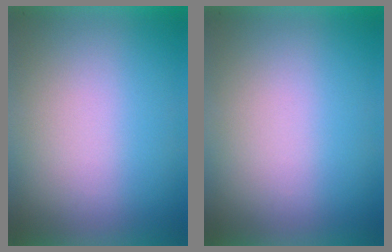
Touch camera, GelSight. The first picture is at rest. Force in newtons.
{"total": 0.0}